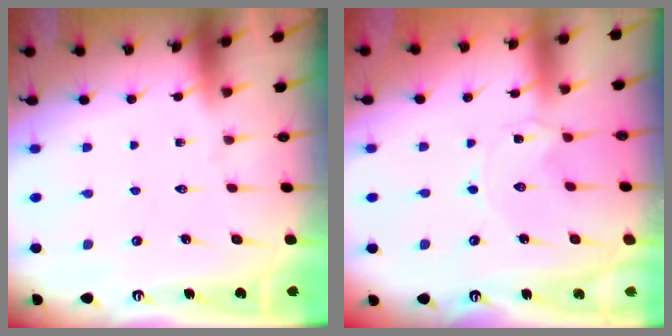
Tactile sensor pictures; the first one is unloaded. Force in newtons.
{"total": 0.0}